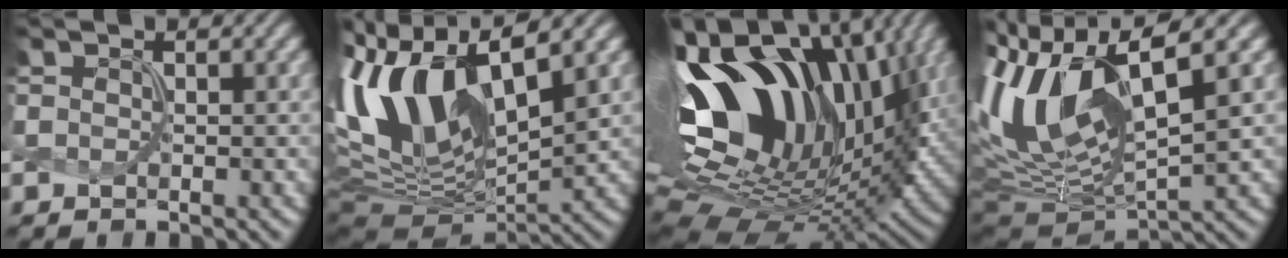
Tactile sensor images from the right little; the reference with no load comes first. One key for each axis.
{"total": 12.4, "fx": 3.4, "fy": 5.8, "fz": 10.5, "tx": -0.216, "ty": 0.000, "tz": 0.061}
{"total": 18.0, "fx": 3.4, "fy": 10.6, "fz": 14.2, "tx": -0.261, "ty": 0.030, "tz": 0.049}
{"total": 13.3, "fx": 2.7, "fy": 5.5, "fz": 11.8, "tx": -0.256, "ty": 0.003, "tz": 0.054}